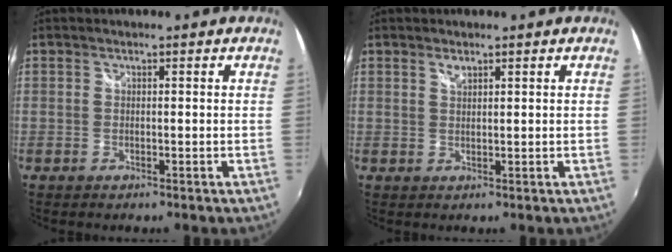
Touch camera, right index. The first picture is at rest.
{"total": 1.4, "force": [1.0, 0.5, 0.8], "torque": [-0.013, 0.002, 0.017]}